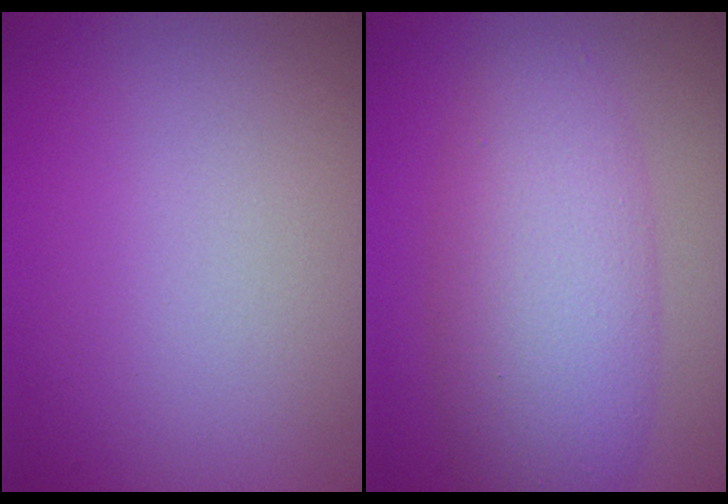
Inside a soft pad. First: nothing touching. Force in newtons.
{"total": 7.2, "press": 7.2, "slide": 0.1}